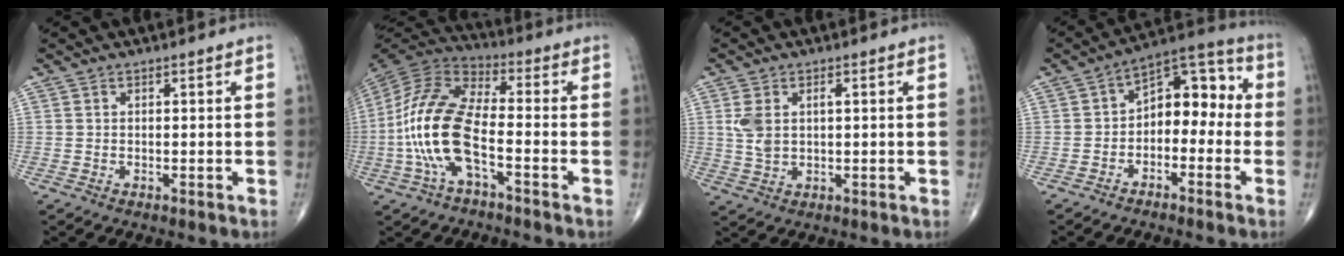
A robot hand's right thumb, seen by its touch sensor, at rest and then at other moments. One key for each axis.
{"total": 15.6, "fx": -4.2, "fy": 6.1, "fz": 13.8, "tx": -0.295, "ty": 0.034, "tz": -0.088}
{"total": 5.3, "fx": 1.0, "fy": 3.1, "fz": 4.2, "tx": -0.093, "ty": 0.010, "tz": 0.025}
{"total": 10.8, "fx": -1.5, "fy": 6.9, "fz": 8.2, "tx": -0.079, "ty": 0.051, "tz": -0.041}